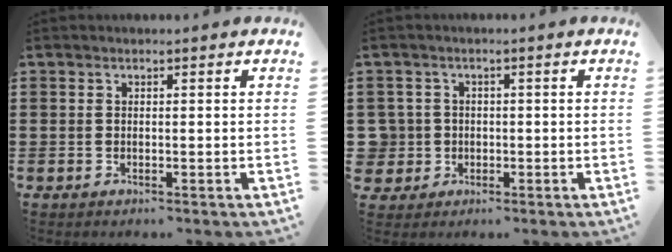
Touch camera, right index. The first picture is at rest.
{"total": 3.4, "force": [-0.5, 3.4, 0.3], "torque": [-0.037, 0.003, -0.018]}